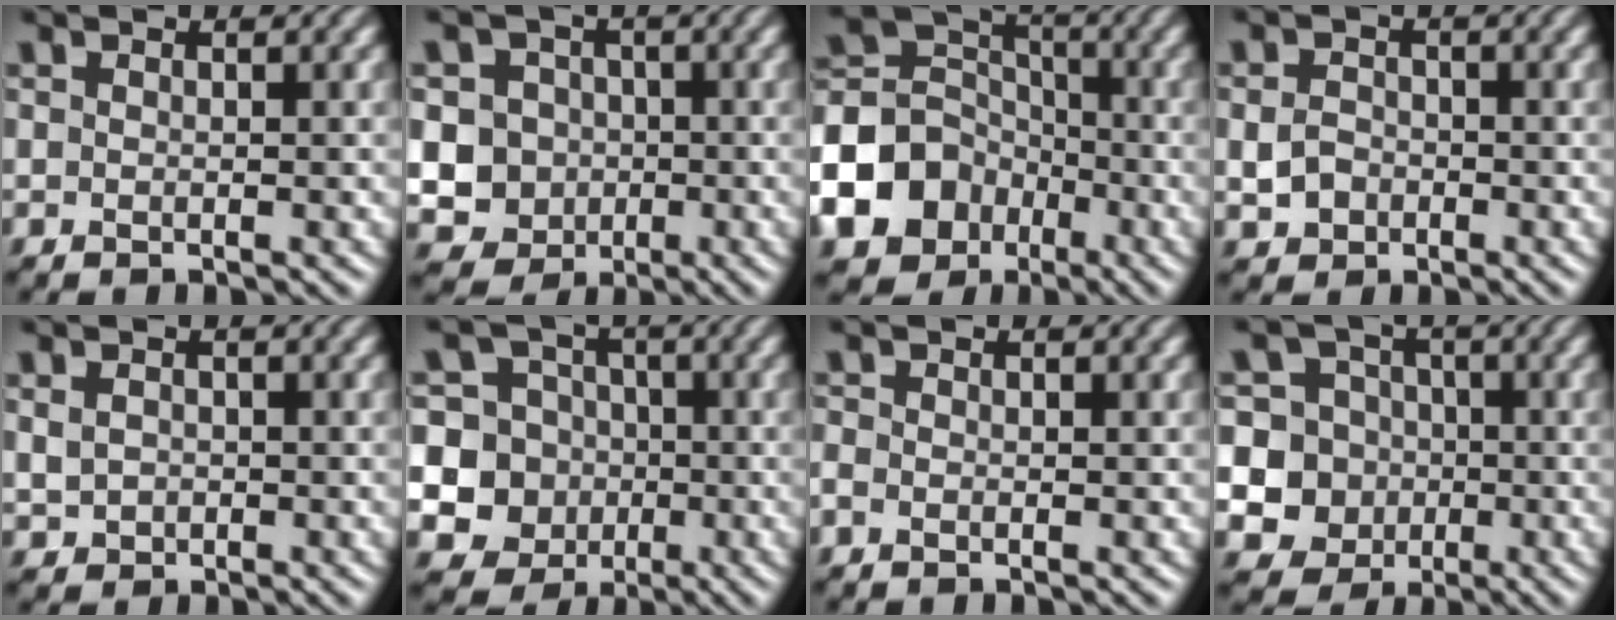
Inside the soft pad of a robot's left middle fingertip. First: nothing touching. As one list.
[{"total": 6.7, "force": [-0.7, 6.2, 2.2], "torque": [-0.040, 0.018, -0.046]}, {"total": 11.7, "force": [-5.0, 9.7, 4.1], "torque": [-0.109, -0.027, -0.113]}, {"total": 2.1, "force": [-0.7, 1.8, 0.8], "torque": [-0.015, -0.001, -0.017]}, {"total": 1.6, "force": [-0.1, 1.4, 0.6], "torque": [-0.014, -0.003, 0.001]}, {"total": 9.5, "force": [-1.6, 8.9, 2.8], "torque": [-0.069, 0.021, -0.054]}, {"total": 0.8, "force": [-0.6, 0.4, 0.2], "torque": [-0.005, -0.003, -0.014]}, {"total": 8.6, "force": [-1.3, 8.1, 2.6], "torque": [-0.060, 0.024, -0.055]}]